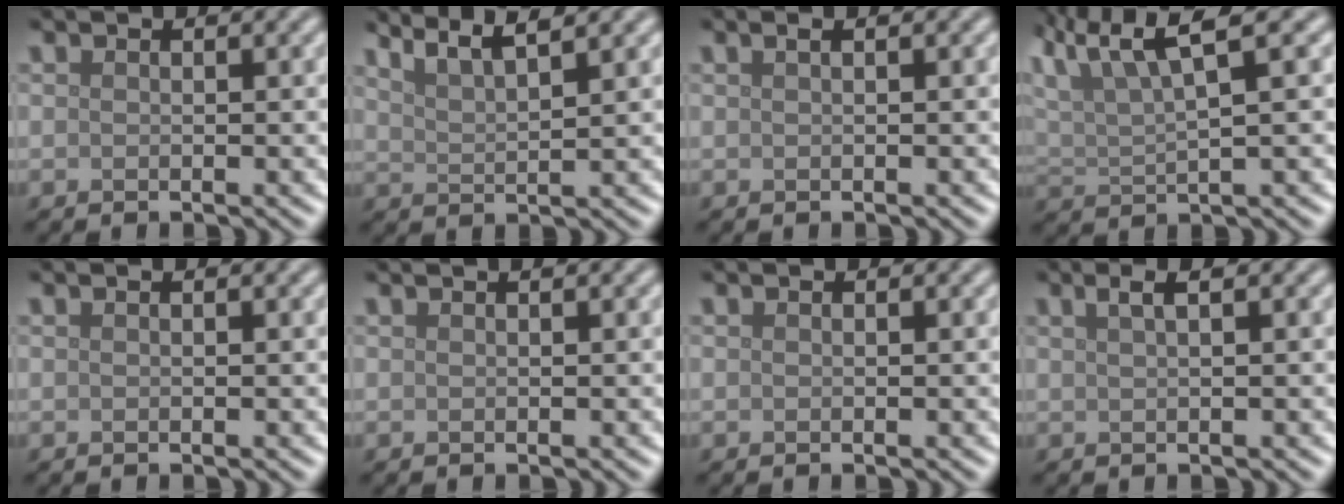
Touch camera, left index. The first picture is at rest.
{"total": 5.1, "force": [4.2, 1.0, 2.8], "torque": [-0.029, 0.026, 0.042]}
{"total": 0.9, "force": [0.4, 0.3, 0.8], "torque": [-0.012, 0.005, 0.003]}
{"total": 6.8, "force": [4.2, 1.6, 5.1], "torque": [-0.094, 0.021, 0.078]}
{"total": 0.0}
{"total": 1.0, "force": [0.7, 0.3, 0.7], "torque": [-0.009, 0.002, 0.004]}
{"total": 0.0}
{"total": 1.9, "force": [0.9, 0.7, 1.6], "torque": [-0.021, 0.005, 0.011]}